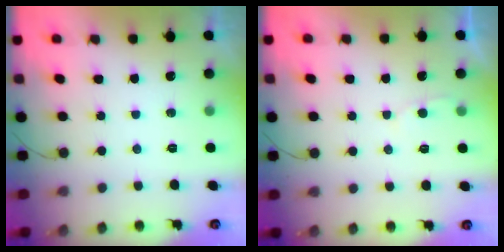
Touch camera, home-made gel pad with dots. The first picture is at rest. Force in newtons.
{"total": 2.1, "press": 2.1, "slide": 0.2}